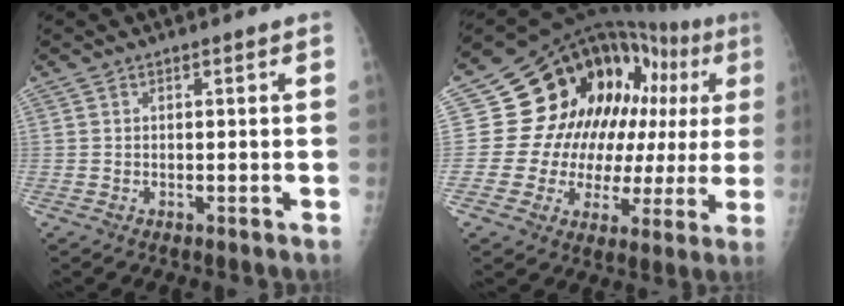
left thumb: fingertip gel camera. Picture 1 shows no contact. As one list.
[{"total": 22.2, "force": [4.8, 13.8, 16.7], "torque": [-0.178, 0.023, 0.073]}]